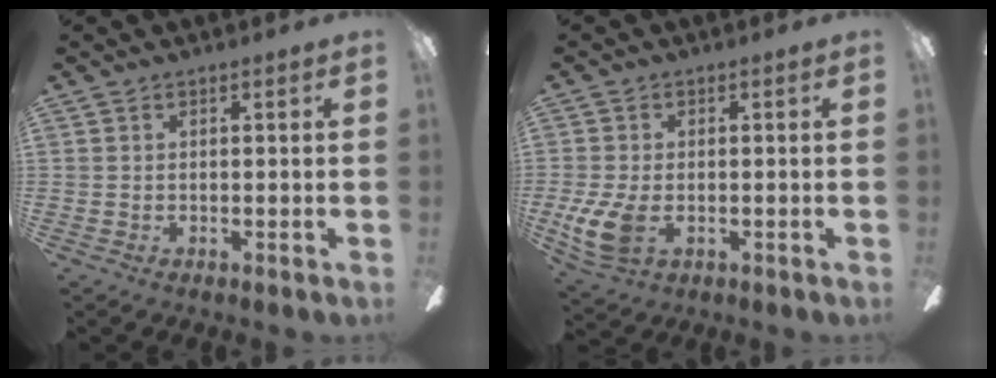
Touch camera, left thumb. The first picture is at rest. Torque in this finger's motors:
{"motor_torque": [-0.04, 0.27, 0.06, -0.05, 0.03]}